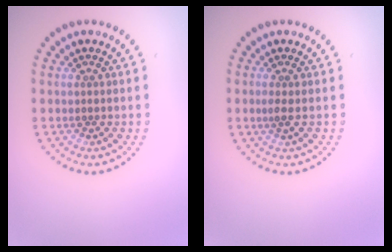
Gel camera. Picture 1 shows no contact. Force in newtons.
{"total": 0.9, "press": 0.7, "slide": 0.6}